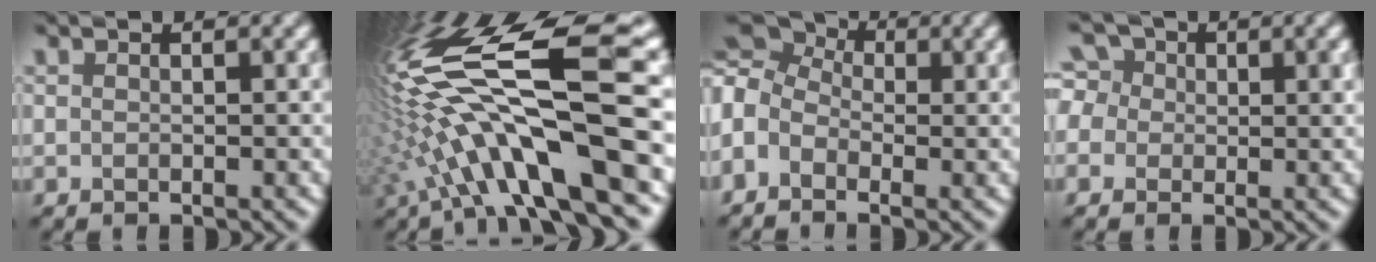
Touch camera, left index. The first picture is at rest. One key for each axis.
{"total": 16.1, "fx": -2.0, "fy": 3.7, "fz": 15.5, "tx": -0.295, "ty": 0.024, "tz": -0.033}
{"total": 8.7, "fx": 0.3, "fy": 6.8, "fz": 5.4, "tx": -0.124, "ty": 0.026, "tz": -0.025}
{"total": 5.6, "fx": 1.6, "fy": 4.5, "fz": 2.8, "tx": -0.058, "ty": 0.025, "tz": -0.007}